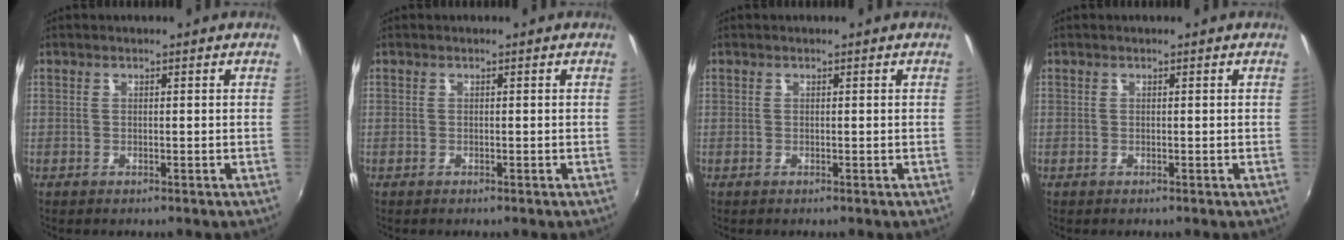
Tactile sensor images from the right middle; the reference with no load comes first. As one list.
[{"total": 0.0}, {"total": 0.0}, {"total": 0.0}]